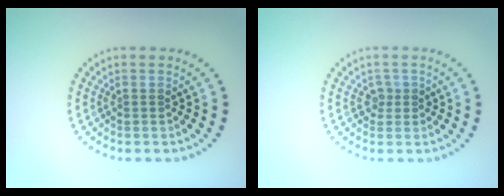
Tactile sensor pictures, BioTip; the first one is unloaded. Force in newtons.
{"total": 1.1, "press": 0.8, "slide": 0.7}